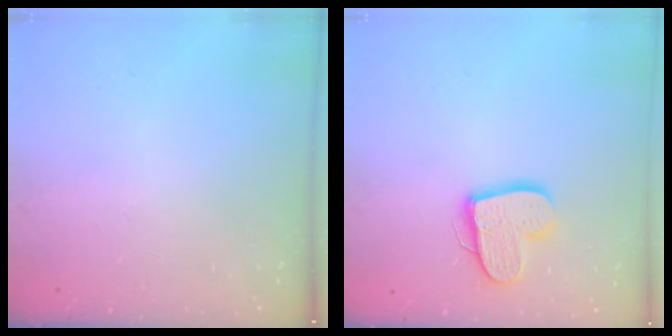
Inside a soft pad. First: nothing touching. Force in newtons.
{"total": 12.9, "press": 12.9, "slide": 1.0}